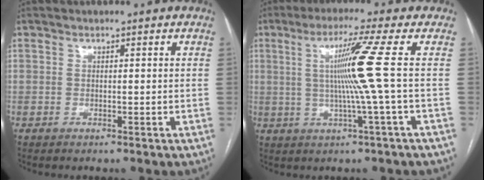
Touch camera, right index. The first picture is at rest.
{"total": 8.6, "force": [0.7, -3.0, 8.1], "torque": [-0.144, 0.002, 0.022]}